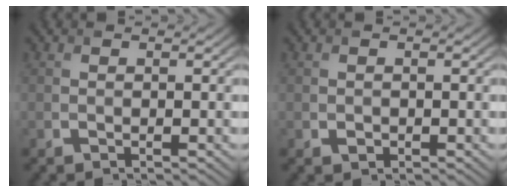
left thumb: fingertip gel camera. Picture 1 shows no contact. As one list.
[{"total": 0.7, "force": [-0.3, 0.6, 0.3], "torque": [-0.003, -0.005, -0.005]}]